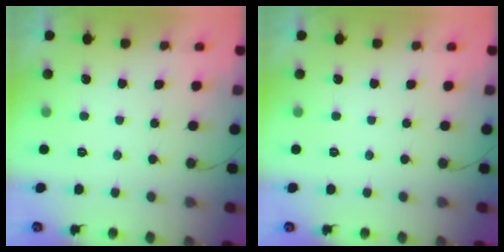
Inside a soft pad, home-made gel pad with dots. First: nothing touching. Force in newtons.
{"total": 0.0}